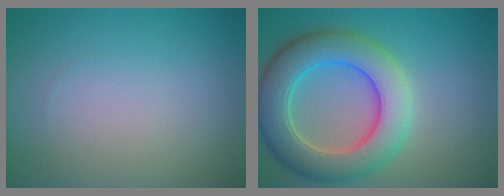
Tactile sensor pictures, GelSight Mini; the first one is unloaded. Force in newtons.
{"total": 8.5, "press": 8.5, "slide": 0.4}